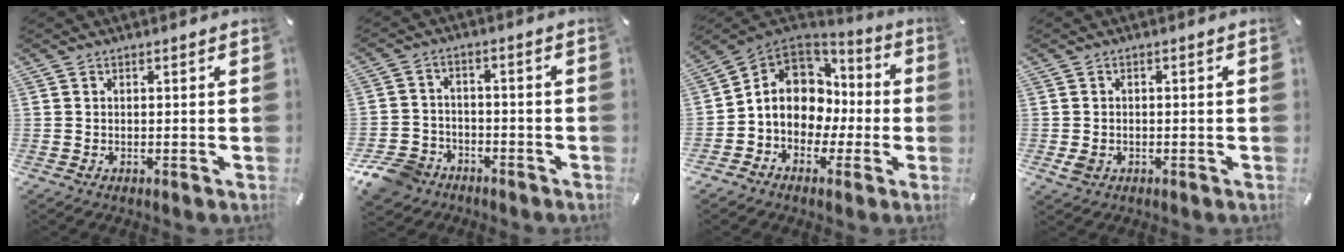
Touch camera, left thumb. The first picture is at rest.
{"total": 8.0, "force": [-5.3, 5.5, 2.1], "torque": [-0.055, 0.037, -0.103]}
{"total": 11.0, "force": [-1.2, 9.8, 5.0], "torque": [-0.101, 0.005, -0.017]}
{"total": 2.3, "force": [-0.7, 1.8, 1.3], "torque": [-0.029, -0.001, -0.014]}